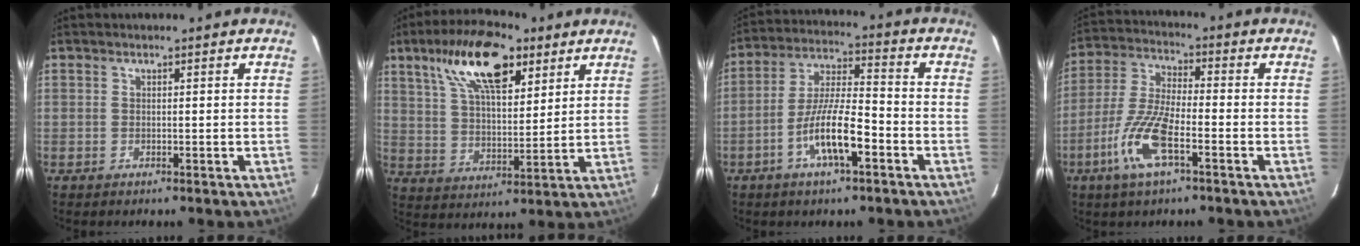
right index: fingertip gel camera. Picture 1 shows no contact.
{"total": 16.1, "force": [9.2, 6.4, 11.5], "torque": [-0.206, 0.026, 0.162]}
{"total": 10.7, "force": [-5.0, 2.2, 9.2], "torque": [-0.184, 0.000, -0.092]}
{"total": 11.5, "force": [-5.4, 3.1, 9.6], "torque": [-0.210, -0.005, -0.110]}